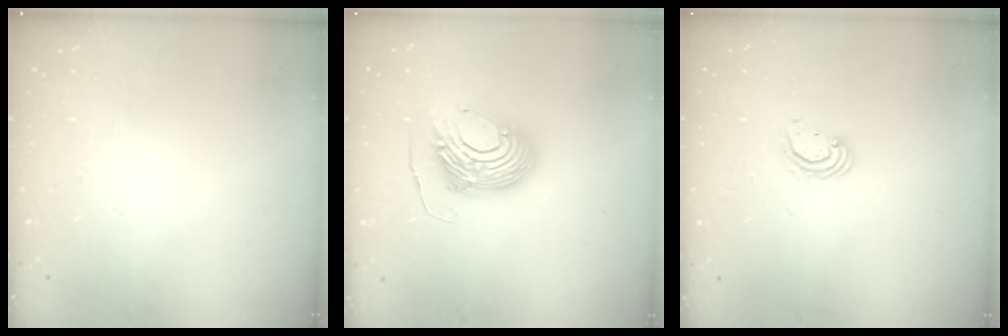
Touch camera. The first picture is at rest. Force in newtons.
{"total": 14.0, "press": 14.0, "slide": 1.1}
{"total": 3.3, "press": 3.3, "slide": 0.2}